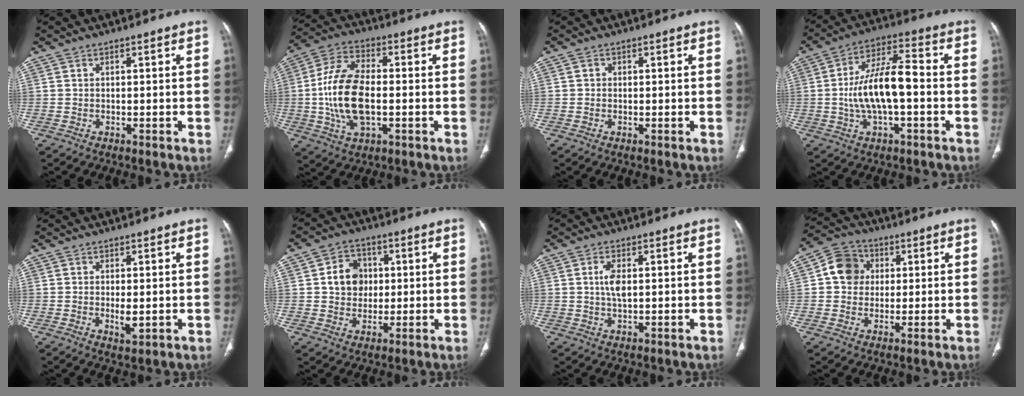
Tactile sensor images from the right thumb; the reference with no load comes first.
{"total": 15.1, "force": [-1.4, 7.8, 12.8], "torque": [-0.258, 0.015, -0.027]}
{"total": 0.8, "force": [0.0, 0.7, 0.2], "torque": [0.001, 0.003, -0.001]}
{"total": 13.4, "force": [-1.5, 5.3, 12.2], "torque": [-0.227, 0.033, -0.030]}
{"total": 2.9, "force": [-0.3, 1.1, 2.7], "torque": [-0.051, -0.009, -0.003]}
{"total": 8.1, "force": [1.0, 6.9, 4.1], "torque": [-0.033, 0.003, 0.012]}
{"total": 3.8, "force": [0.5, 1.7, 3.3], "torque": [-0.068, -0.001, 0.009]}
{"total": 8.3, "force": [1.3, 7.4, 3.5], "torque": [-0.038, 0.009, 0.013]}